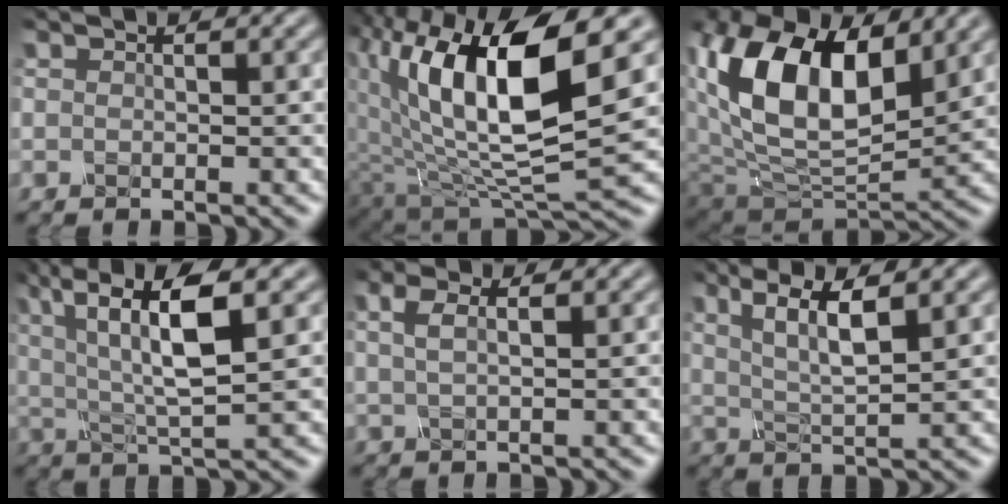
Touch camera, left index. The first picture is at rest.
{"total": 12.2, "force": [2.9, 5.0, 10.7], "torque": [-0.192, -0.009, 0.053]}
{"total": 12.2, "force": [3.3, 7.2, 9.3], "torque": [-0.180, -0.005, 0.062]}
{"total": 8.9, "force": [2.5, 2.5, 8.2], "torque": [-0.149, 0.007, 0.042]}
{"total": 2.4, "force": [0.8, 0.9, 2.1], "torque": [-0.041, 0.005, 0.011]}
{"total": 5.0, "force": [1.9, 1.3, 4.5], "torque": [-0.087, -0.005, 0.034]}